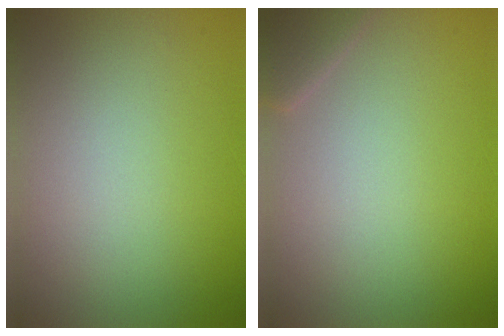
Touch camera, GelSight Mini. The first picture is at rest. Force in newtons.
{"total": 1.7, "press": 1.7, "slide": 0.1}